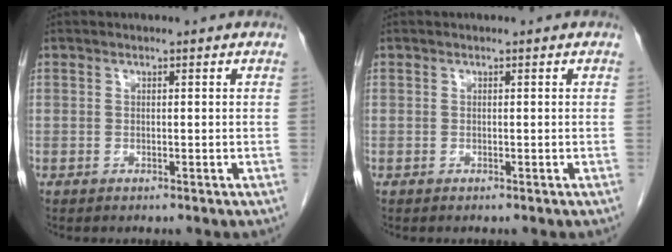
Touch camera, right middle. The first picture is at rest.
{"total": 0.0}